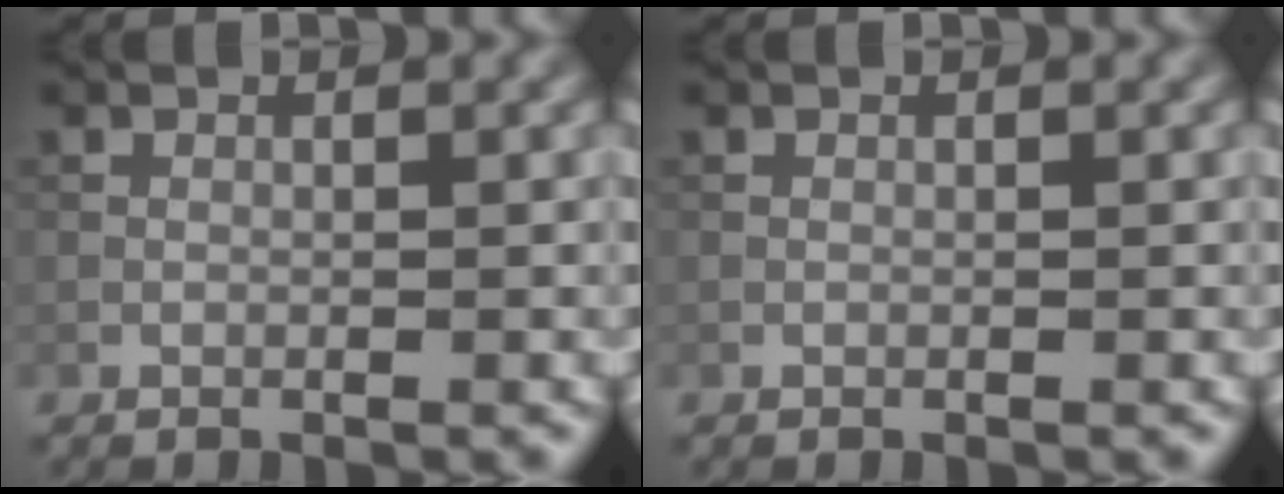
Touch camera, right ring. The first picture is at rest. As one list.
[{"total": 0.0}]